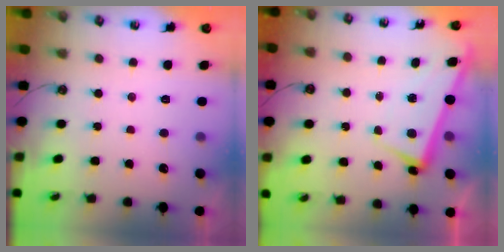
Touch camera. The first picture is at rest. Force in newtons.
{"total": 2.4, "press": 2.3, "slide": 0.8}